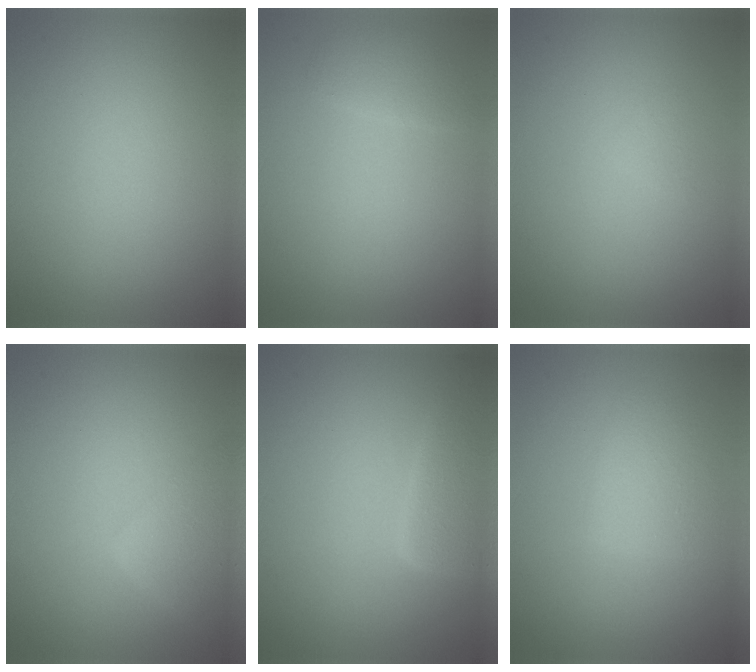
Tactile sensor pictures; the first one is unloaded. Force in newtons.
{"total": 1.4, "press": 1.4, "slide": 0.1}
{"total": 0.5, "press": 0.5, "slide": 0.0}
{"total": 3.1, "press": 3.1, "slide": 0.0}
{"total": 4.1, "press": 4.1, "slide": 0.1}
{"total": 2.0, "press": 2.0, "slide": 0.0}